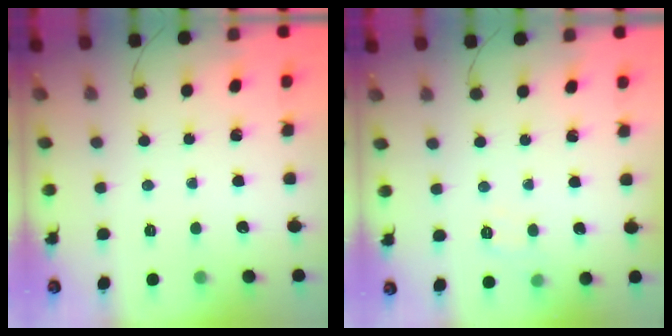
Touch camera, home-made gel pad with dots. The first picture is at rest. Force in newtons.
{"total": 5.9, "press": 5.7, "slide": 1.3}